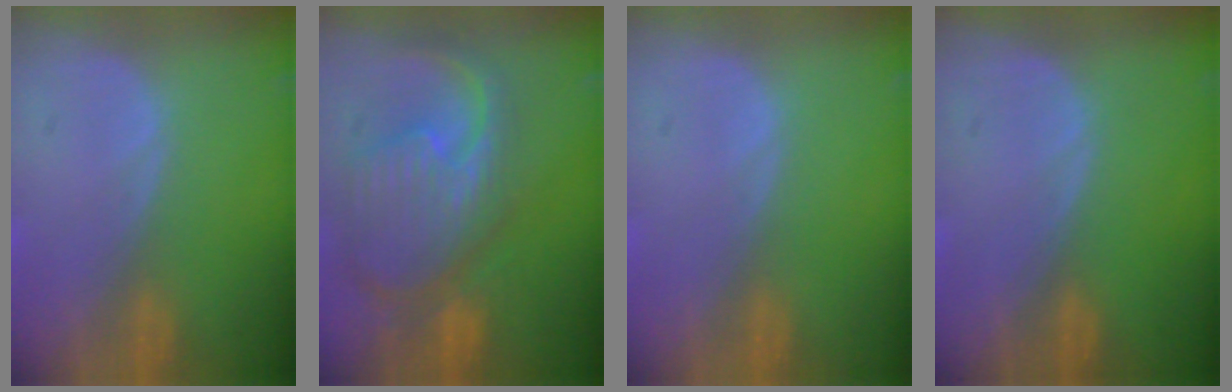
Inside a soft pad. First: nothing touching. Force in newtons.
{"total": 11.8, "press": 10.2, "slide": 6.0}
{"total": 0.0}
{"total": 0.0}